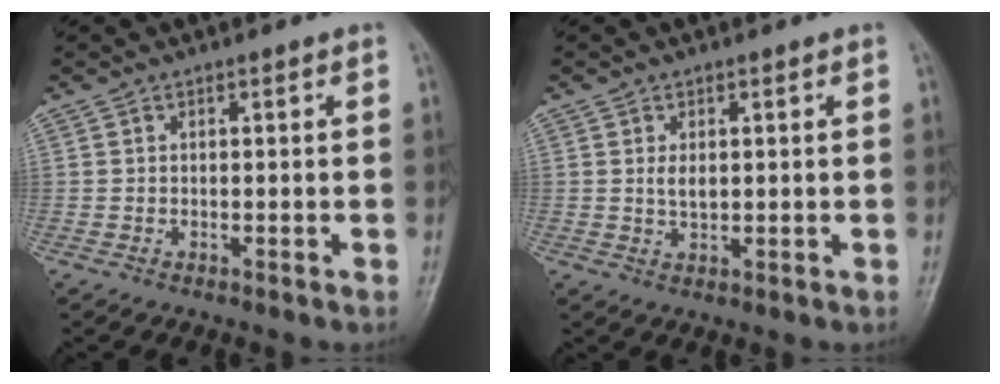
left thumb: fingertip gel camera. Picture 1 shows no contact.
{"total": 2.5, "force": [0.5, 1.4, 2.0], "torque": [-0.031, -0.006, 0.012]}